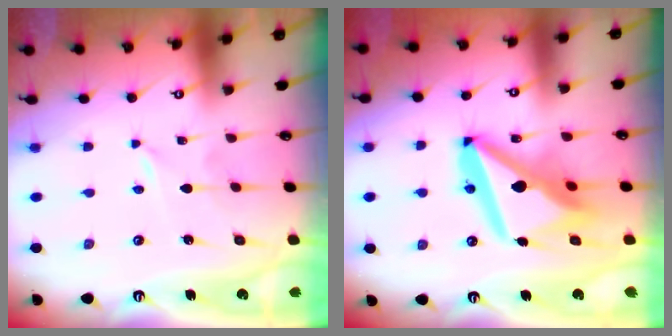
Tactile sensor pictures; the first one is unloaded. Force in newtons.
{"total": 17.1, "press": 17.0, "slide": 1.9}